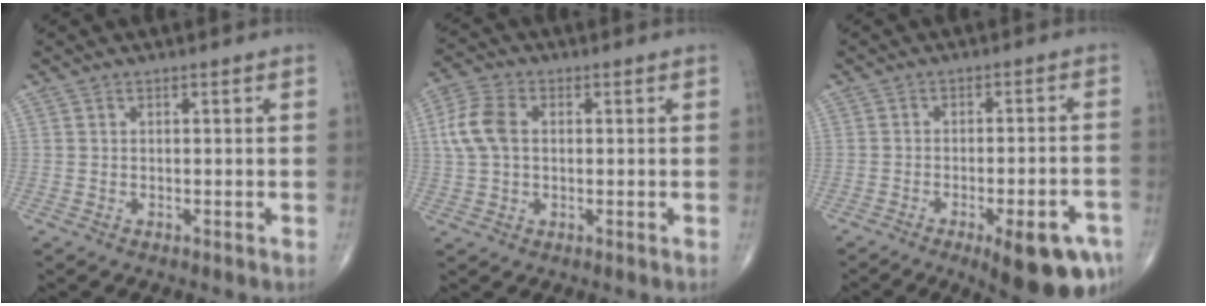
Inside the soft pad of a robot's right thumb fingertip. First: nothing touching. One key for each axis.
{"total": 7.6, "fx": 1.0, "fy": 5.1, "fz": 5.6, "tx": -0.127, "ty": 0.016, "tz": 0.019}
{"total": 13.5, "fx": -7.1, "fy": 3.9, "fz": 10.8, "tx": -0.097, "ty": 0.027, "tz": -0.088}